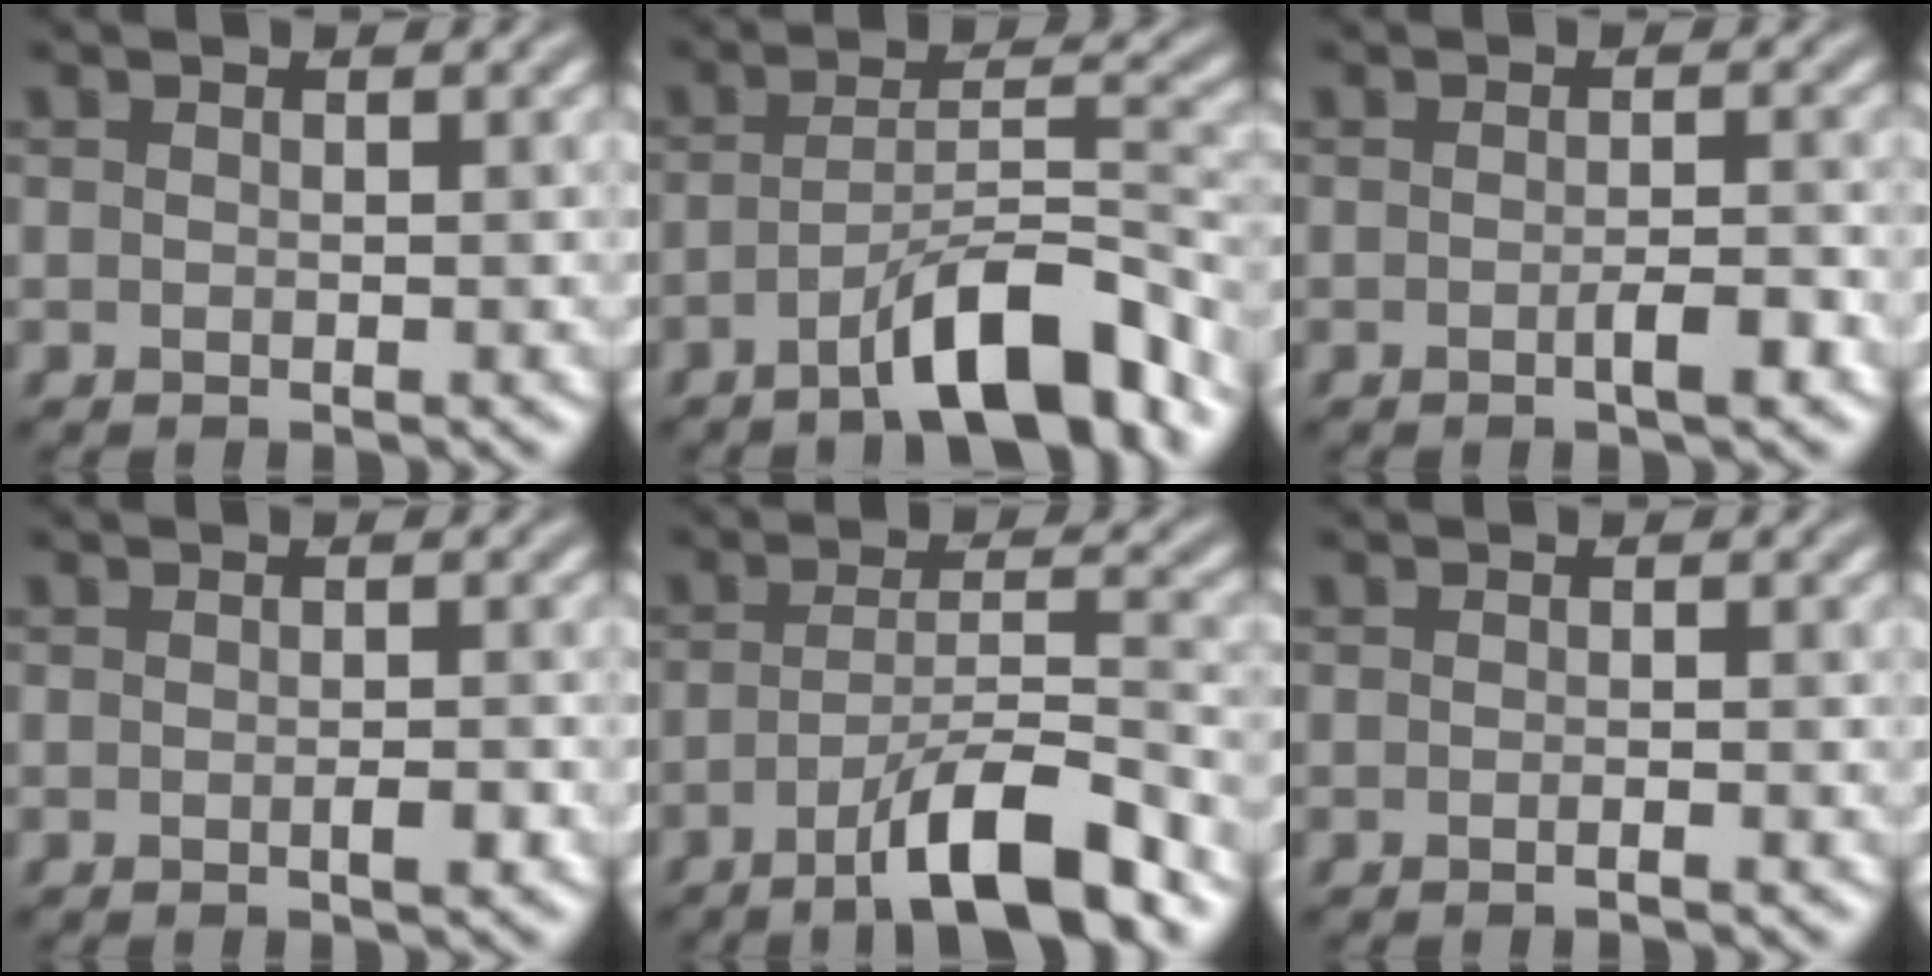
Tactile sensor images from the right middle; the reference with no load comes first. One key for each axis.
{"total": 7.4, "fx": -4.6, "fy": 1.6, "fz": 5.6, "tx": -0.089, "ty": 0.013, "tz": -0.077}
{"total": 2.0, "fx": -0.8, "fy": 0.3, "fz": 1.8, "tx": -0.029, "ty": 0.001, "tz": -0.014}
{"total": 1.2, "fx": -0.5, "fy": 0.3, "fz": 1.1, "tx": -0.018, "ty": -0.001, "tz": -0.007}
{"total": 7.3, "fx": -4.3, "fy": 1.3, "fz": 5.8, "tx": -0.091, "ty": 0.011, "tz": -0.073}
{"total": 0.8, "fx": -0.4, "fy": 0.1, "fz": 0.7, "tx": -0.008, "ty": -0.001, "tz": -0.009}